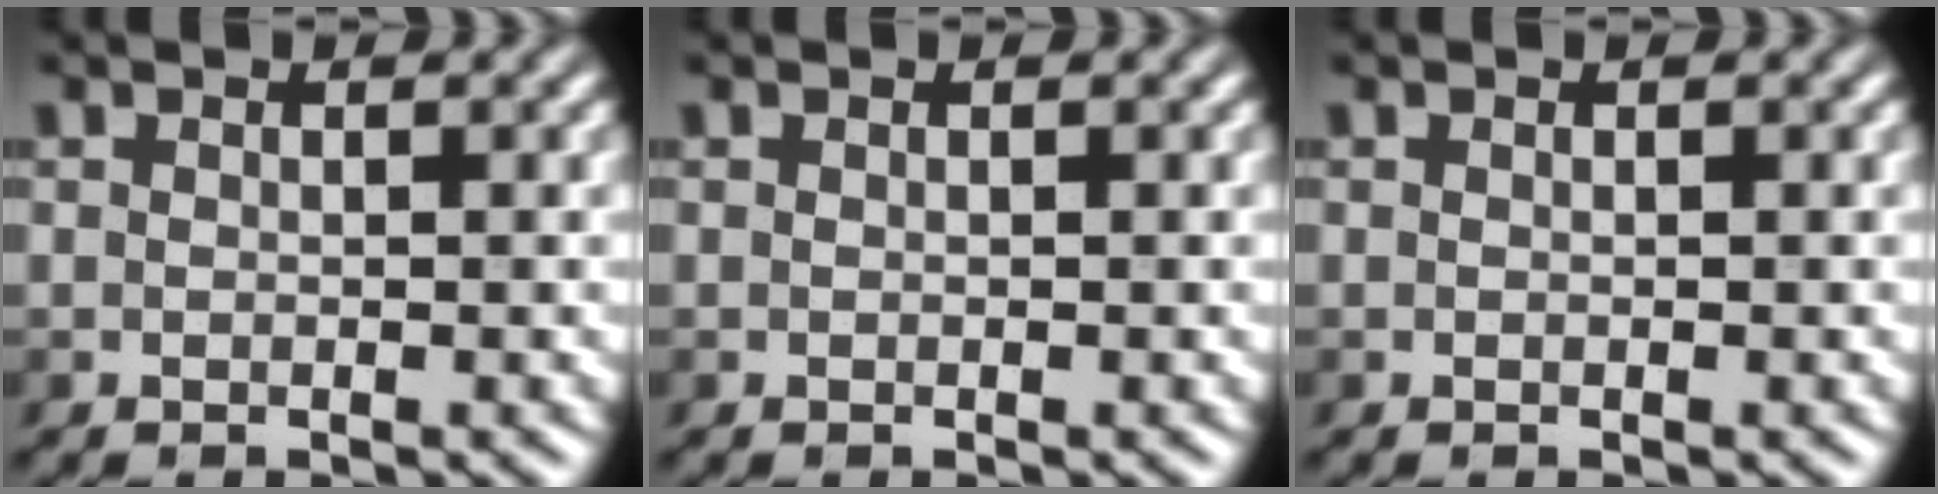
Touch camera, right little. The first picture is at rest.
{"total": 0.0}
{"total": 0.0}